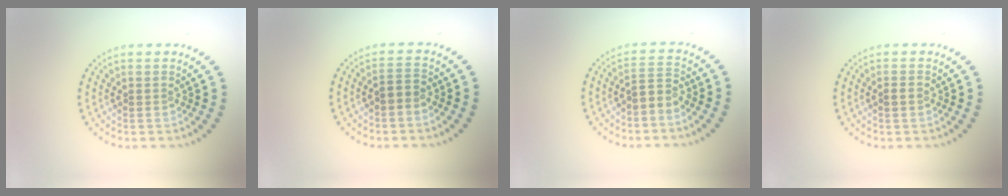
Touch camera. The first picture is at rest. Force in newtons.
{"total": 1.5, "press": 1.3, "slide": 0.7}
{"total": 2.0, "press": 1.5, "slide": 1.3}
{"total": 0.9, "press": 0.9, "slide": 0.2}